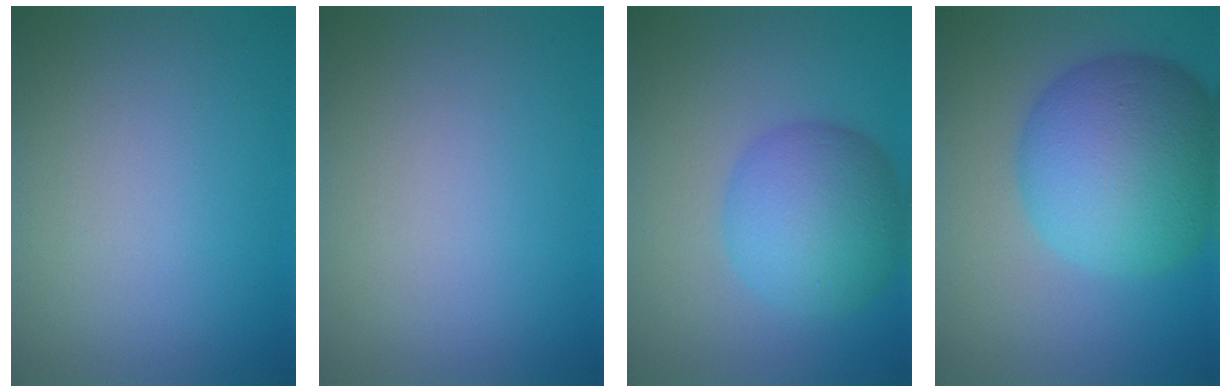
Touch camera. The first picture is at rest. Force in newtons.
{"total": 0.0}
{"total": 6.9, "press": 6.9, "slide": 0.2}
{"total": 12.0, "press": 11.9, "slide": 0.2}